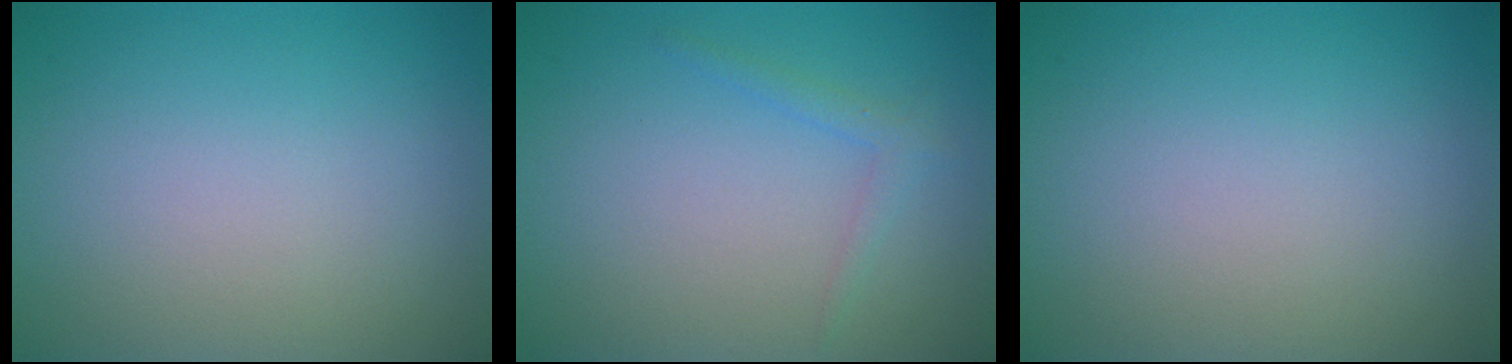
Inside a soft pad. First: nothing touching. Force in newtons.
{"total": 1.3, "press": 1.2, "slide": 0.1}
{"total": 0.0}